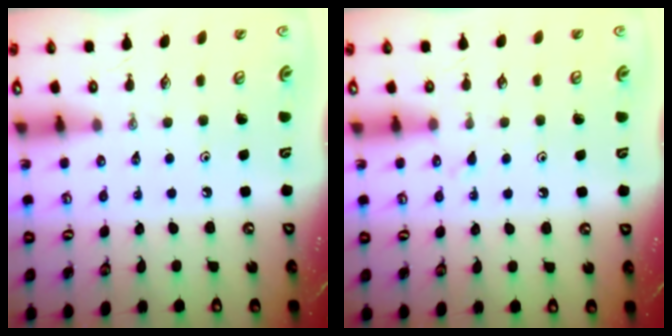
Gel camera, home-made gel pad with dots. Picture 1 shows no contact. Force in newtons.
{"total": 5.5, "press": 5.5, "slide": 0.6}